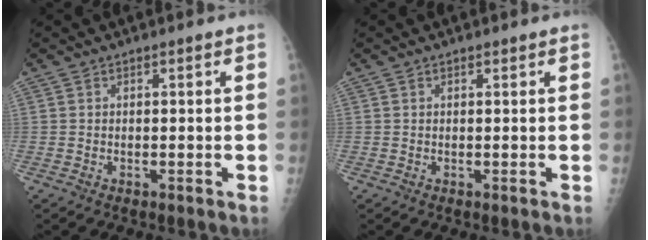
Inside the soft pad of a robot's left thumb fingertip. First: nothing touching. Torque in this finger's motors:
{"motor_torque": [-0.46, -0.22, 0.35, 0.12, 0.00]}